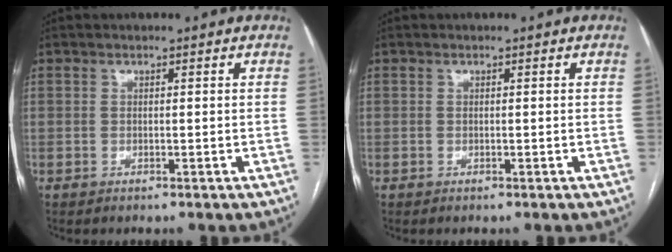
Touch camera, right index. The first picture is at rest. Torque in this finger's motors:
{"motor_torque": [0.01, 0.00, 0.00, 0.00]}